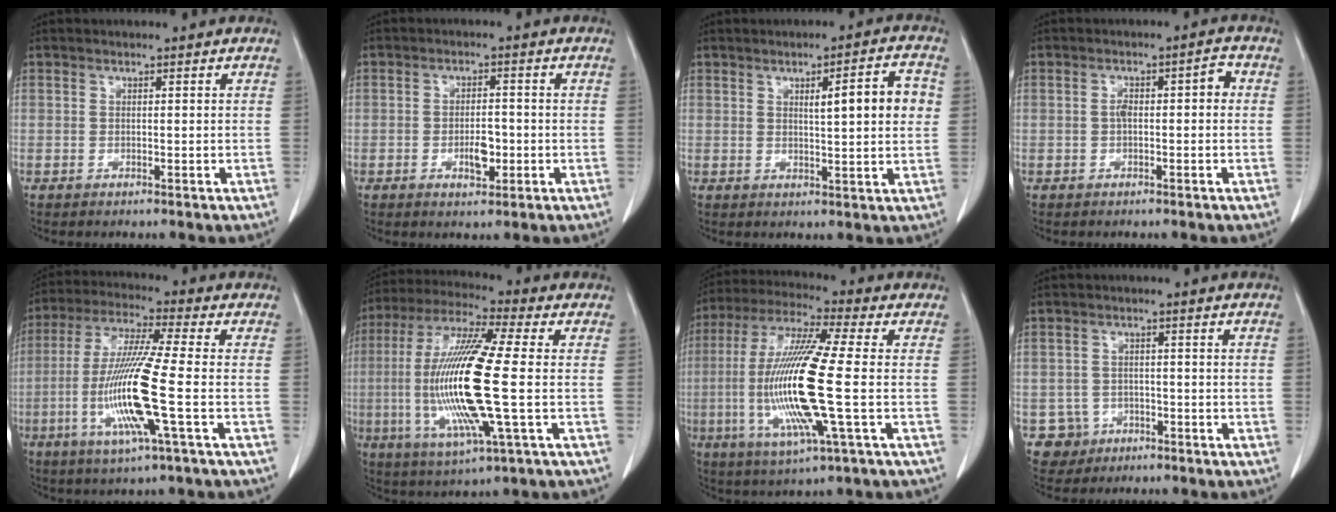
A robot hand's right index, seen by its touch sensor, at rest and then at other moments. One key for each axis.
{"total": 3.9, "fx": -1.2, "fy": 1.7, "fz": 3.3, "tx": -0.055, "ty": 0.002, "tz": -0.015}
{"total": 7.5, "fx": 1.7, "fy": 0.9, "fz": 7.3, "tx": -0.105, "ty": 0.010, "tz": 0.023}
{"total": 3.7, "fx": 0.0, "fy": 1.3, "fz": 3.4, "tx": -0.057, "ty": 0.020, "tz": 0.000}
{"total": 14.0, "fx": -3.3, "fy": -0.4, "fz": 13.6, "tx": -0.284, "ty": -0.016, "tz": -0.071}
{"total": 18.7, "fx": -1.8, "fy": 1.2, "fz": 18.6, "tx": -0.391, "ty": -0.009, "tz": -0.039}
{"total": 17.6, "fx": -2.3, "fy": 0.5, "fz": 17.4, "tx": -0.365, "ty": -0.012, "tz": -0.051}
{"total": 4.0, "fx": -1.6, "fy": 3.6, "fz": -0.2, "tx": 0.010, "ty": 0.014, "tz": -0.021}